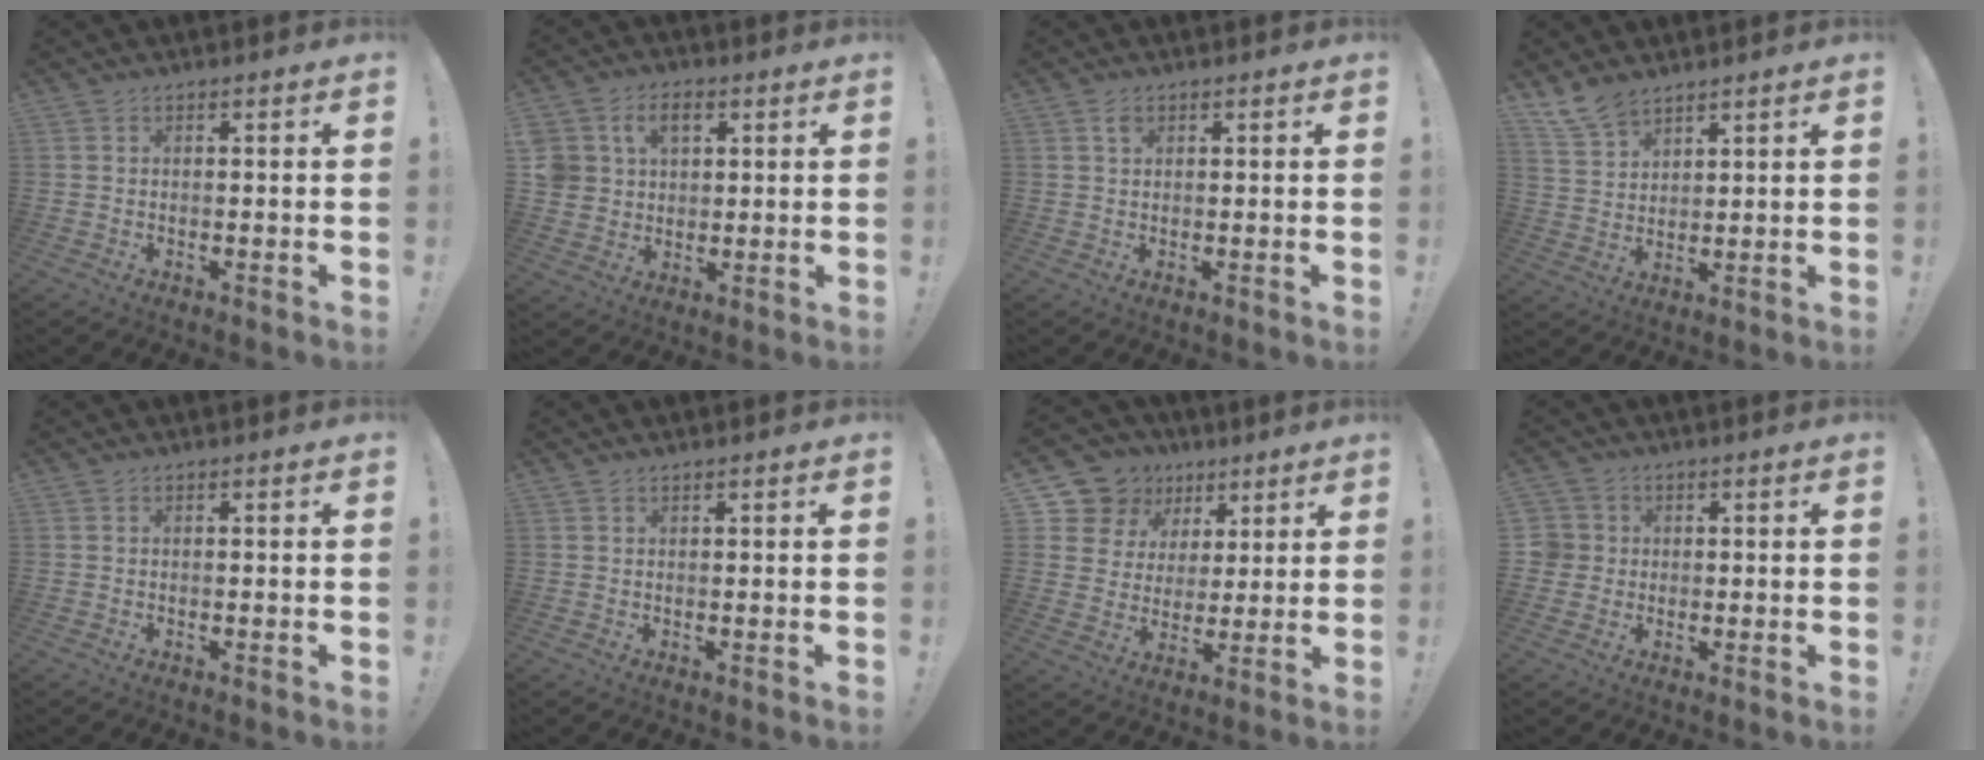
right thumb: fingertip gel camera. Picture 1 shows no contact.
{"total": 9.0, "force": [3.6, 7.1, 4.1], "torque": [-0.079, -0.005, 0.070]}
{"total": 1.5, "force": [0.6, 1.3, 0.5], "torque": [0.001, -0.002, 0.007]}
{"total": 7.8, "force": [6.4, 3.6, 2.6], "torque": [-0.052, -0.040, 0.124]}
{"total": 0.0}
{"total": 0.6, "force": [0.5, 0.2, 0.1], "torque": [0.001, -0.002, 0.010]}
{"total": 12.4, "force": [6.6, 10.0, 3.2], "torque": [-0.050, -0.042, 0.138]}
{"total": 4.5, "force": [0.4, 4.4, 1.0], "torque": [-0.023, 0.003, 0.008]}